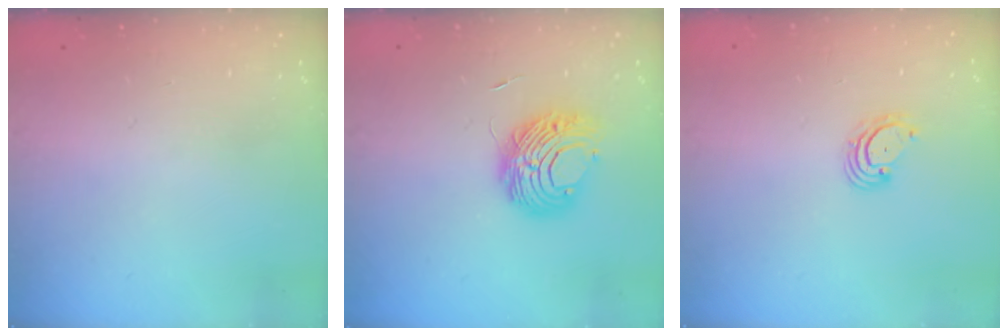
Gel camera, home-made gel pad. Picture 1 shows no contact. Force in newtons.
{"total": 9.2, "press": 9.2, "slide": 0.5}
{"total": 3.2, "press": 3.2, "slide": 0.4}